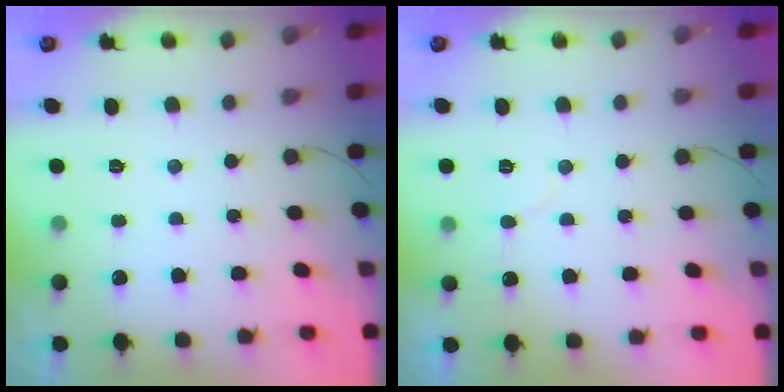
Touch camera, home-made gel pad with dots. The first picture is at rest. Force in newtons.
{"total": 3.5, "press": 3.4, "slide": 0.3}